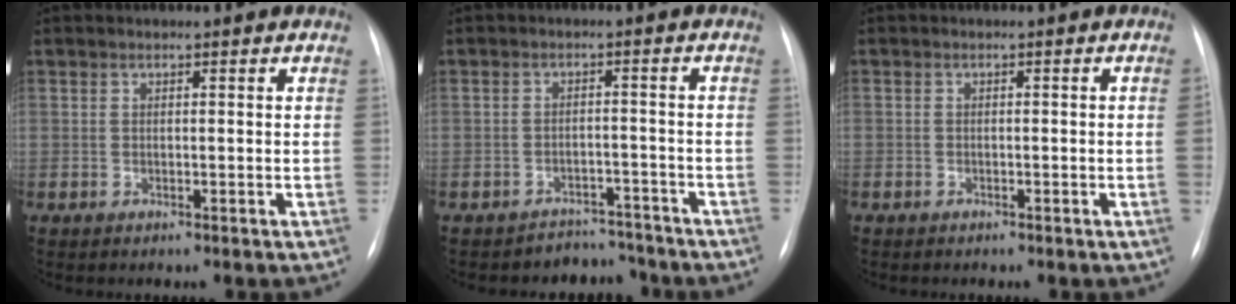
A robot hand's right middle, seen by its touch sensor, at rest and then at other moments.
{"total": 4.5, "force": [-4.0, 1.7, -1.1], "torque": [0.020, 0.023, -0.057]}
{"total": 0.7, "force": [-0.3, -0.1, 0.6], "torque": [-0.012, 0.005, -0.005]}